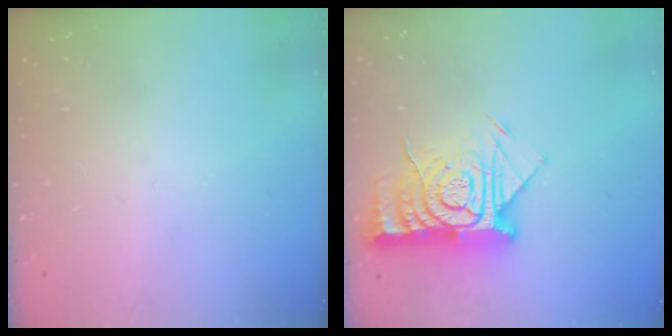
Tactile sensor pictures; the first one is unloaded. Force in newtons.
{"total": 16.6, "press": 16.5, "slide": 1.8}